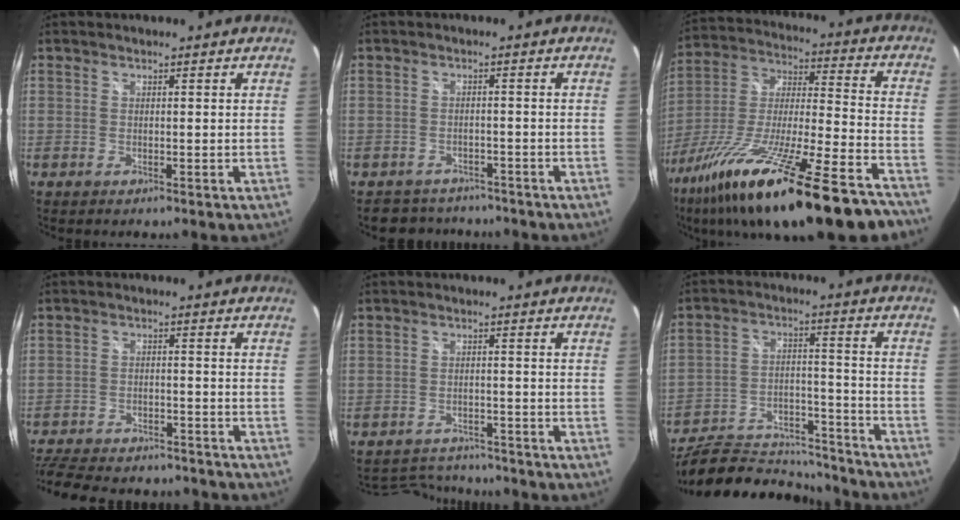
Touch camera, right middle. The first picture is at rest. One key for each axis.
{"total": 4.8, "fx": -4.3, "fy": 2.2, "fz": 0.2, "tx": -0.011, "ty": 0.012, "tz": -0.067}
{"total": 31.7, "fx": -22.1, "fy": 4.4, "fz": 22.2, "tx": -0.386, "ty": -0.078, "tz": -0.355}
{"total": 19.0, "fx": -15.9, "fy": 6.6, "fz": 8.0, "tx": -0.184, "ty": -0.011, "tz": -0.227}
{"total": 6.6, "fx": -6.4, "fy": 1.6, "fz": 0.7, "tx": -0.027, "ty": 0.010, "tz": -0.098}
{"total": 22.1, "fx": -18.9, "fy": 7.7, "fz": 8.6, "tx": -0.171, "ty": 0.007, "tz": -0.270}